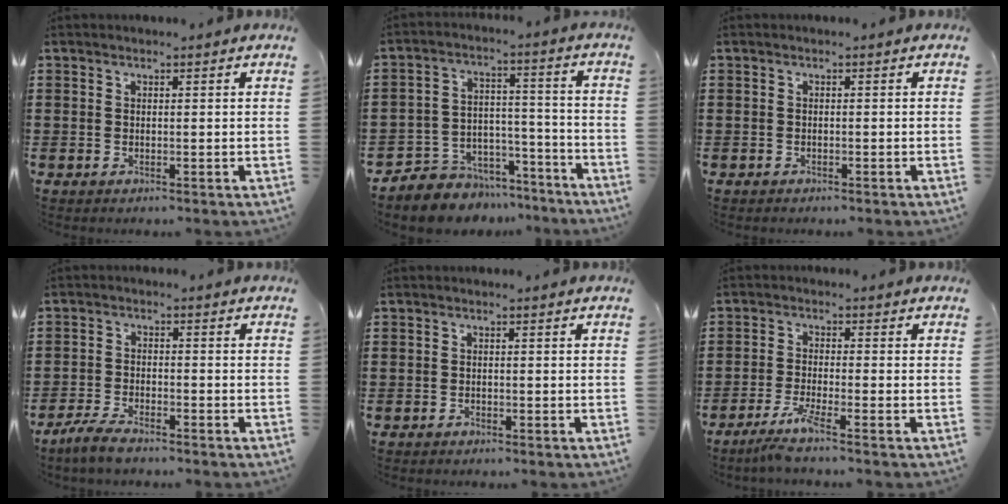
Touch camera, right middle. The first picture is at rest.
{"total": 6.1, "force": [-5.3, 2.9, -0.3], "torque": [0.002, 0.022, -0.106]}
{"total": 0.6, "force": [-0.6, 0.3, 0.0], "torque": [-0.001, 0.002, -0.013]}
{"total": 3.8, "force": [-3.3, 0.8, 1.6], "torque": [-0.042, 0.001, -0.070]}
{"total": 0.9, "force": [-0.7, 0.5, 0.1], "torque": [-0.002, 0.003, -0.016]}
{"total": 3.7, "force": [-2.7, -0.4, 2.5], "torque": [-0.059, -0.014, -0.052]}